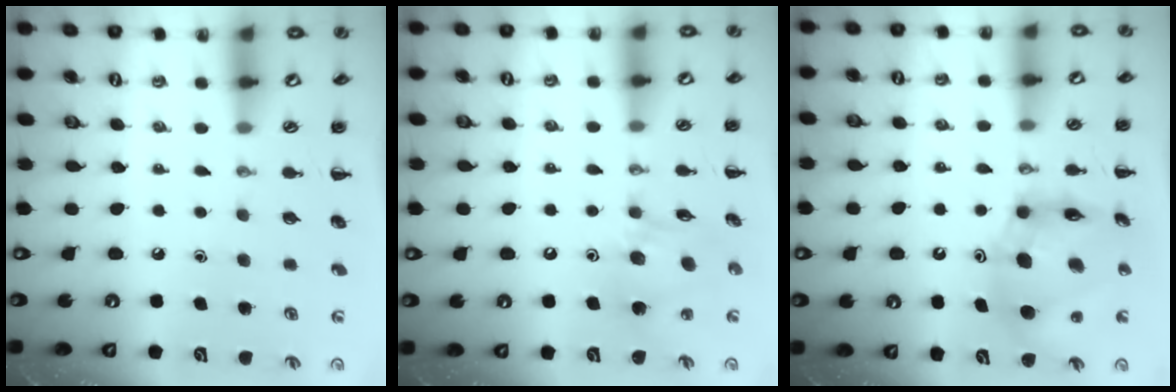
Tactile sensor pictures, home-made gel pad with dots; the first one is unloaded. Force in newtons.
{"total": 13.3, "press": 12.9, "slide": 3.3}
{"total": 12.7, "press": 12.2, "slide": 3.4}